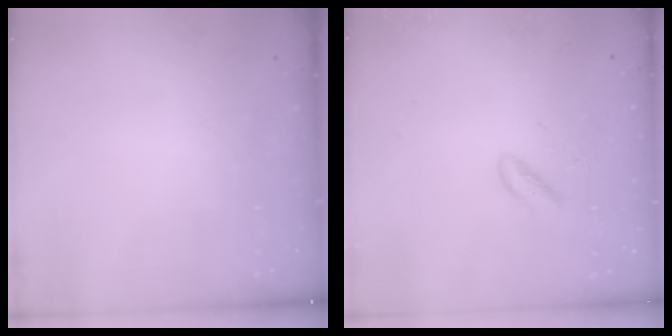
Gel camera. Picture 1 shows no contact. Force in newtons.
{"total": 1.4, "press": 1.4, "slide": 0.3}